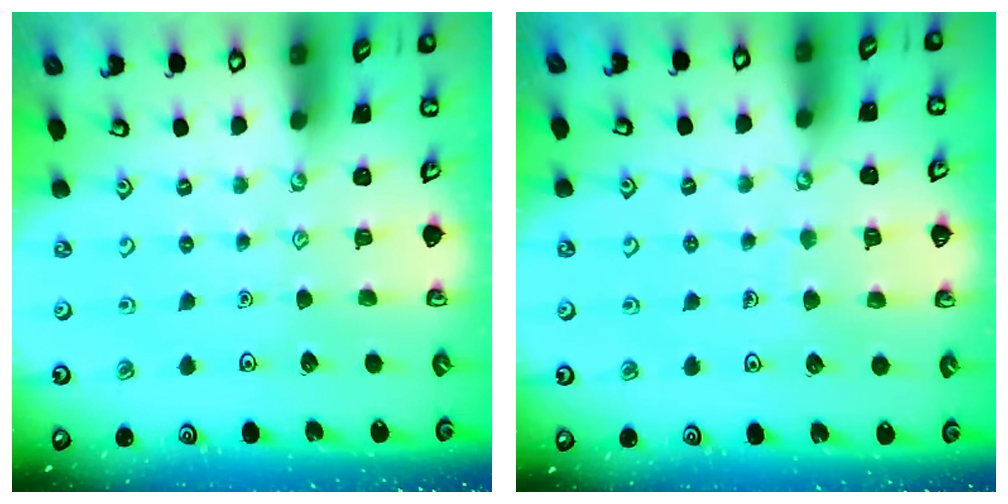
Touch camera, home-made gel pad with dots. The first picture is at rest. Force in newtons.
{"total": 5.7, "press": 5.7, "slide": 0.5}